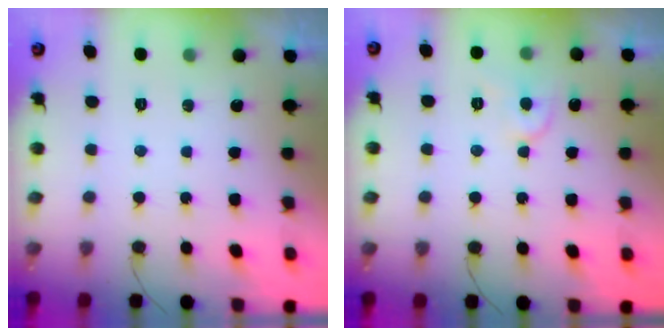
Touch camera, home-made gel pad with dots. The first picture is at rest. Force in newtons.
{"total": 7.1, "press": 7.0, "slide": 0.9}